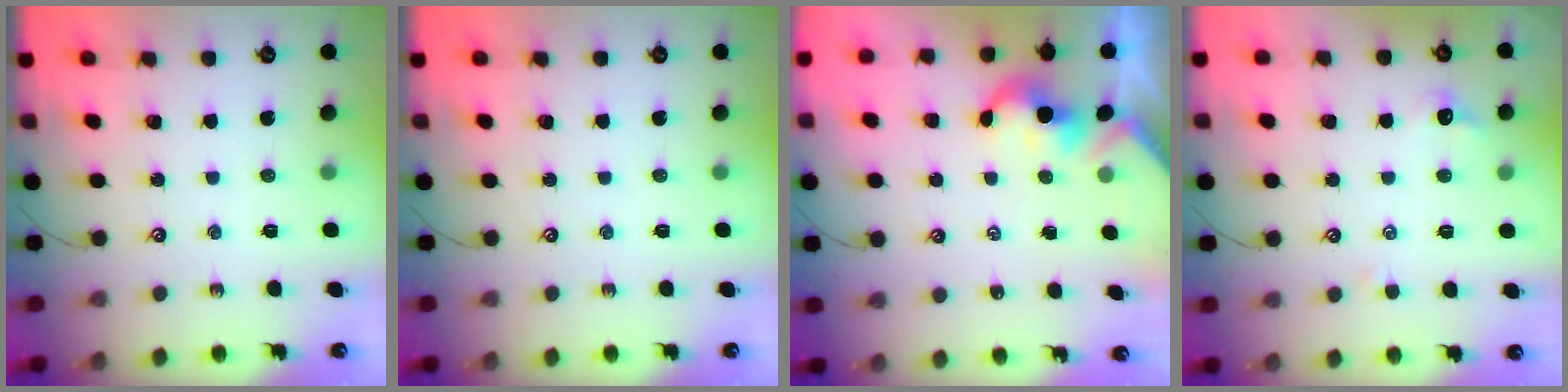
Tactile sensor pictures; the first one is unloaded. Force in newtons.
{"total": 0.0}
{"total": 2.2, "press": 2.2, "slide": 0.4}
{"total": 1.2, "press": 0.9, "slide": 0.8}